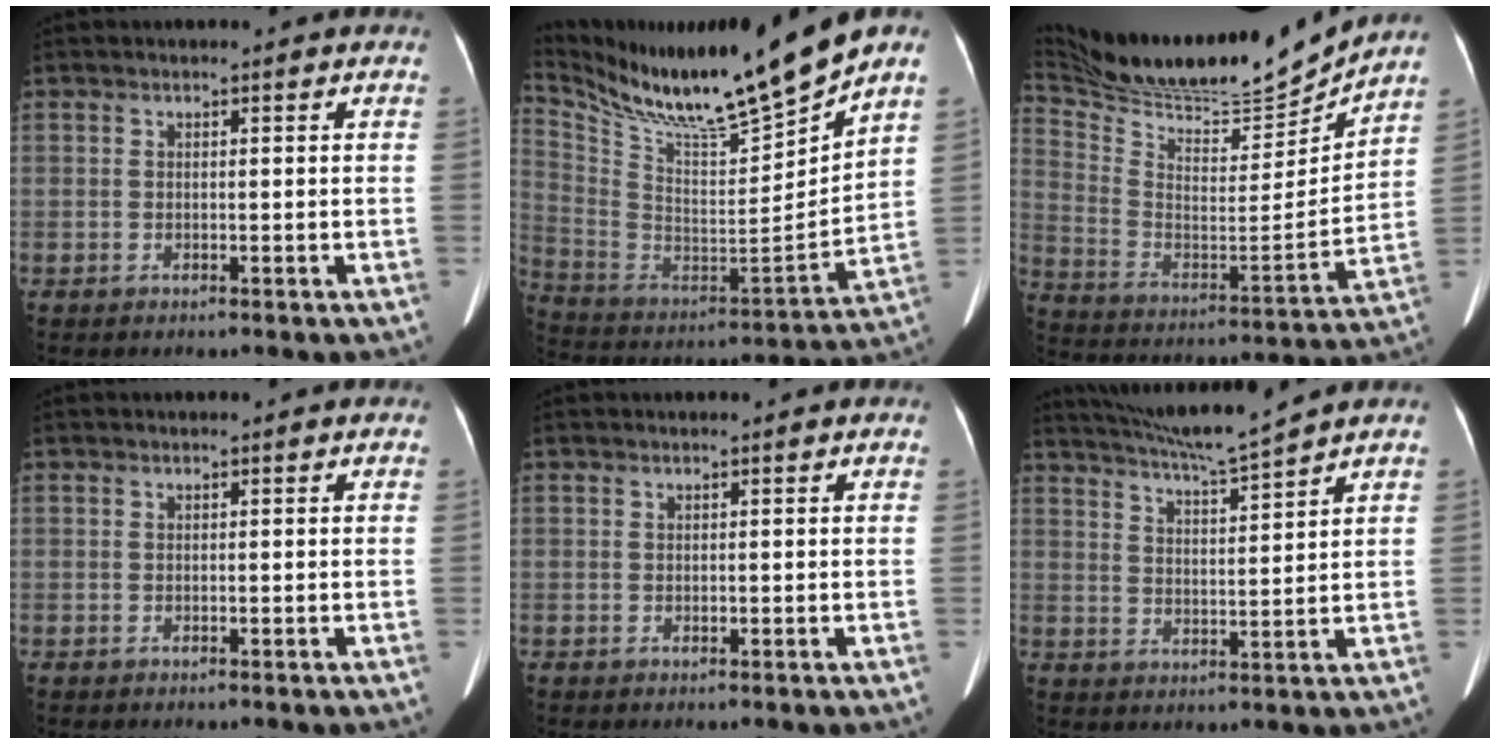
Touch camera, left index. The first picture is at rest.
{"total": 20.6, "force": [17.6, -0.5, 10.6], "torque": [-0.208, -0.038, 0.318]}
{"total": 23.0, "force": [21.5, 1.7, 7.7], "torque": [-0.158, -0.039, 0.352]}
{"total": 0.0}
{"total": 0.6, "force": [0.5, 0.3, 0.3], "torque": [-0.008, 0.005, 0.008]}
{"total": 9.0, "force": [8.2, -1.8, 3.2], "torque": [-0.061, -0.005, 0.145]}